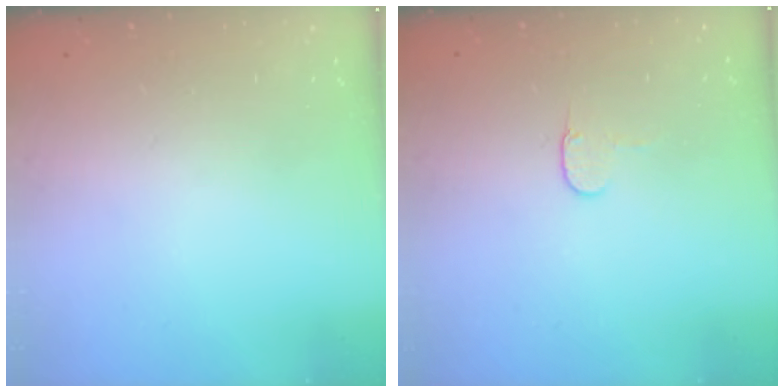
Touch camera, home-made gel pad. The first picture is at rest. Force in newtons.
{"total": 3.8, "press": 3.8, "slide": 0.4}